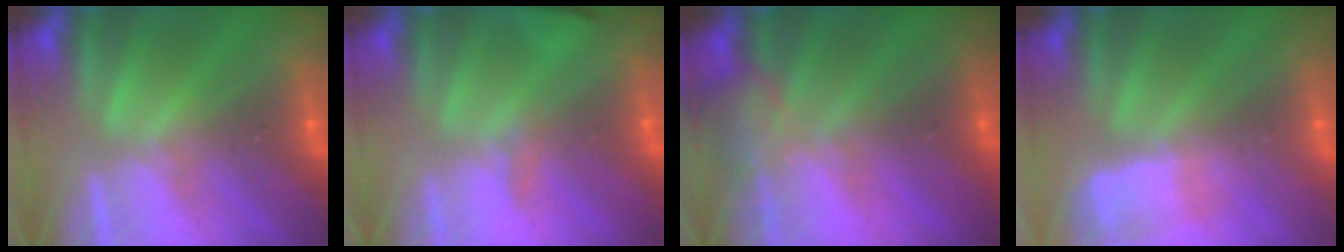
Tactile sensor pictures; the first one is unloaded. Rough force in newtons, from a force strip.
{"total": 2.9}
{"total": 9.5}
{"total": 3.0}